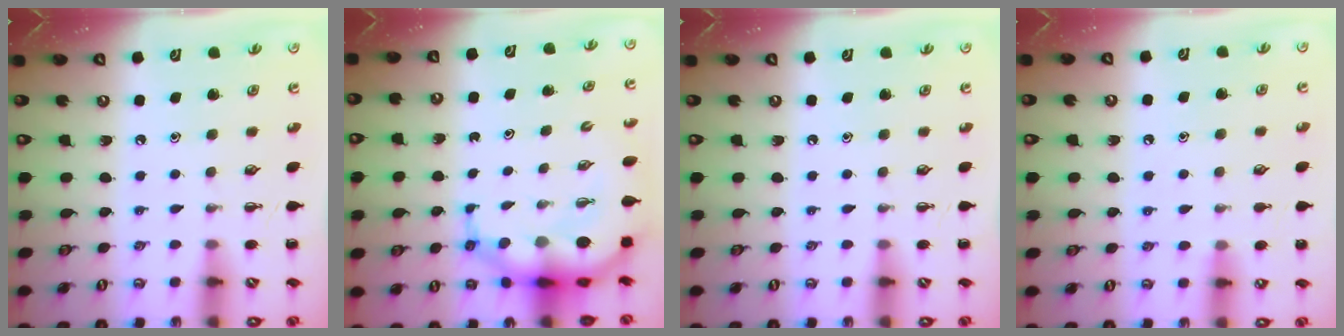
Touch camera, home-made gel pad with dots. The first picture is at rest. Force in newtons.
{"total": 9.4, "press": 9.0, "slide": 2.8}
{"total": 0.0}
{"total": 7.1, "press": 6.6, "slide": 2.6}